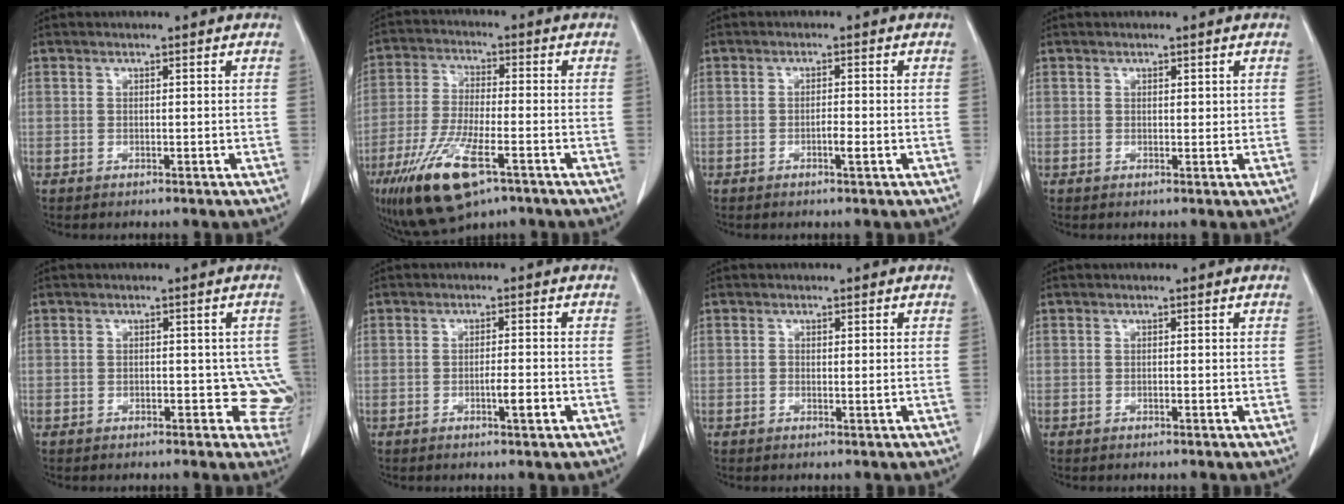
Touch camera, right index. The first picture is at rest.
{"total": 13.5, "force": [-7.3, 3.4, 10.9], "torque": [-0.221, -0.026, -0.124]}
{"total": 1.8, "force": [-0.7, 0.2, 1.7], "torque": [-0.029, 0.000, -0.011]}
{"total": 0.9, "force": [0.4, 0.5, 0.5], "torque": [-0.003, -0.001, 0.005]}
{"total": 4.7, "force": [-1.0, 3.0, 3.4], "torque": [-0.006, 0.010, -0.010]}
{"total": 3.0, "force": [-1.2, 0.3, 2.8], "torque": [-0.043, 0.000, -0.017]}
{"total": 0.8, "force": [-0.1, 0.2, 0.7], "torque": [-0.012, -0.001, -0.002]}
{"total": 0.6, "force": [-0.2, 0.2, 0.5], "torque": [-0.007, 0.001, -0.001]}